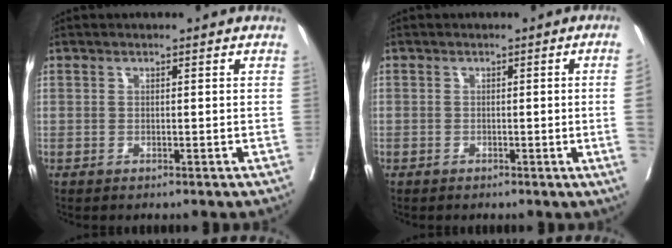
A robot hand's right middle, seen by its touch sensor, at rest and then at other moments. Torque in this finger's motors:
{"motor_torque": [1.43, -0.71, -0.16, -0.21]}